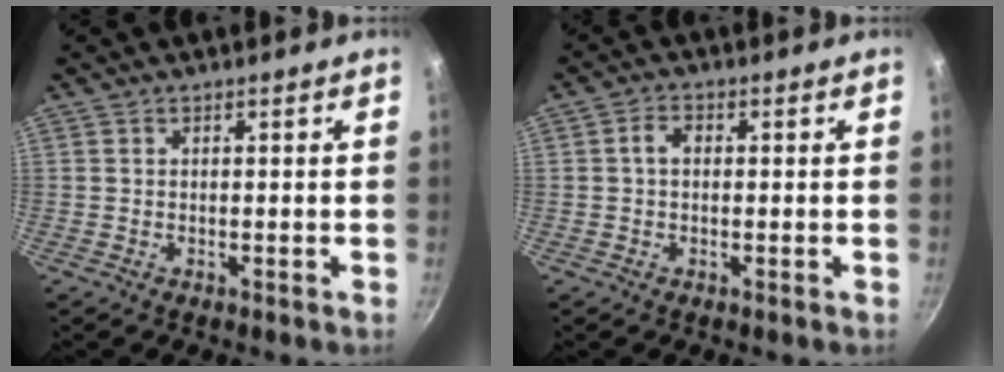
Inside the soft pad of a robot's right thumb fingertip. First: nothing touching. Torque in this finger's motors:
{"motor_torque": [-0.18, 0.40, 0.68, -0.15, -0.01]}